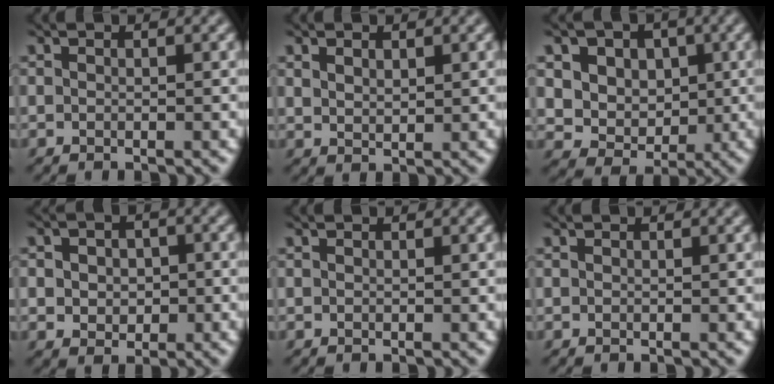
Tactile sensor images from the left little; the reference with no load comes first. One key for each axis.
{"total": 1.4, "fx": 0.8, "fy": 0.7, "fz": 0.9, "tx": -0.023, "ty": -0.001, "tz": 0.021}
{"total": 7.8, "fx": 2.3, "fy": 6.5, "fz": 3.7, "tx": -0.062, "ty": 0.004, "tz": 0.036}
{"total": 4.5, "fx": 0.4, "fy": 3.5, "fz": 2.9, "tx": -0.036, "ty": 0.021, "tz": -0.016}
{"total": 0.0}
{"total": 0.0}